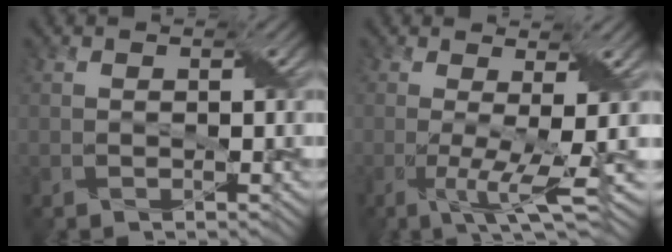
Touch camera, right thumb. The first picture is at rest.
{"total": 5.9, "force": [-0.9, 1.1, 5.7], "torque": [-0.102, -0.008, -0.015]}